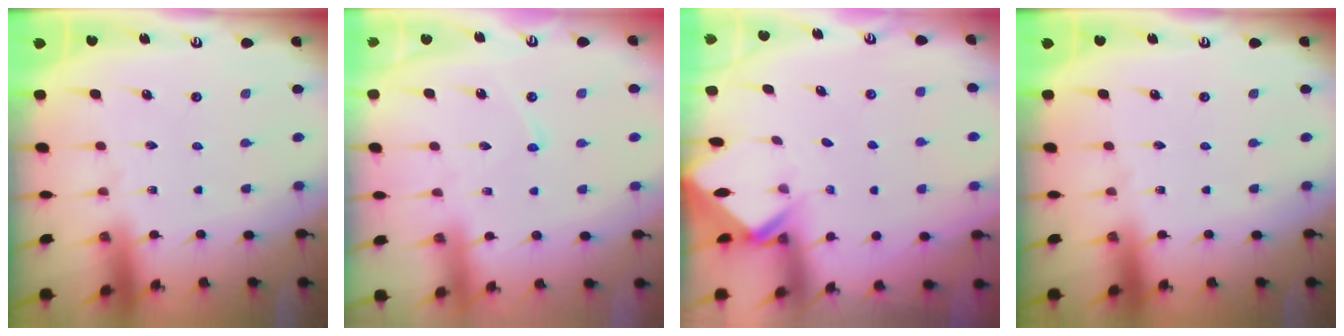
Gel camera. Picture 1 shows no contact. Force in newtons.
{"total": 4.7, "press": 4.6, "slide": 0.4}
{"total": 2.3, "press": 2.3, "slide": 0.2}
{"total": 0.0}